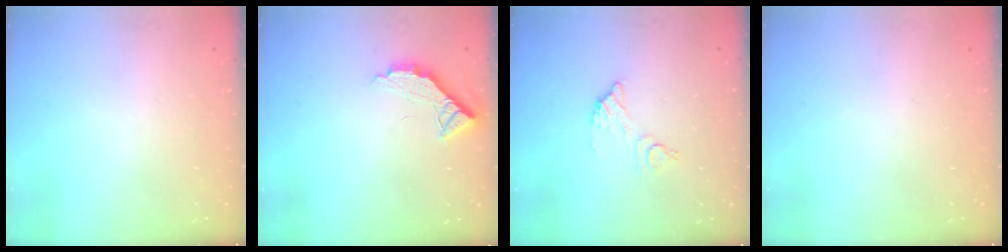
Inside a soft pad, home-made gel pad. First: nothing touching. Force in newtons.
{"total": 9.1, "press": 9.1, "slide": 0.8}
{"total": 6.8, "press": 6.8, "slide": 0.3}
{"total": 0.0}